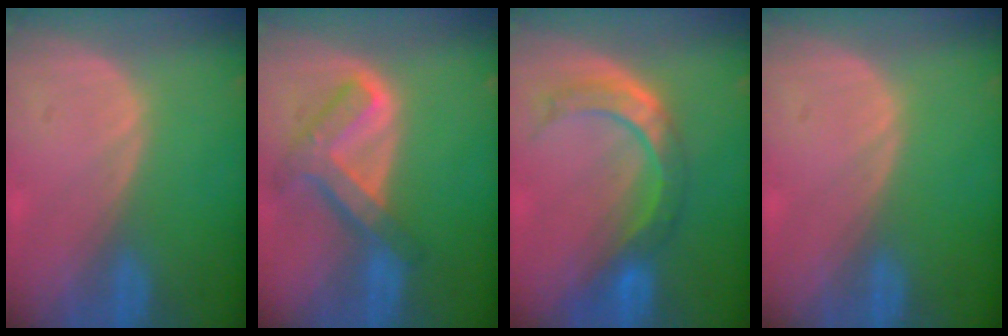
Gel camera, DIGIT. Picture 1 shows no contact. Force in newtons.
{"total": 7.7, "press": 6.5, "slide": 4.1}
{"total": 7.5, "press": 7.0, "slide": 2.7}
{"total": 0.0}